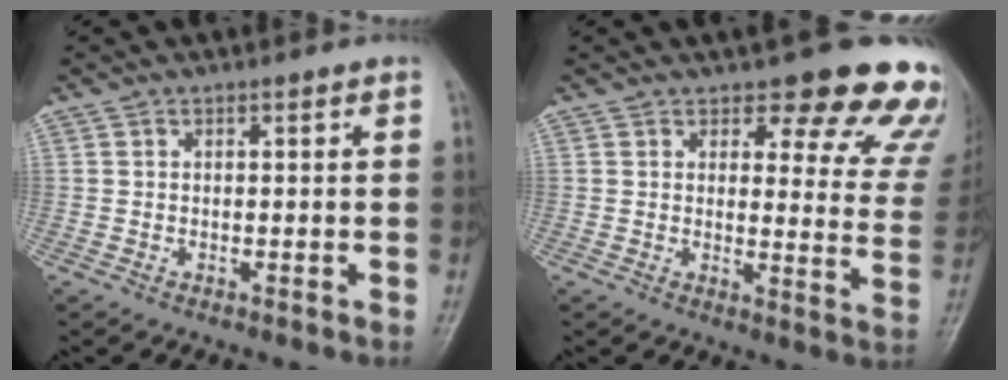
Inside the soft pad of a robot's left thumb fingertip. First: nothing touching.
{"total": 16.4, "force": [14.0, 5.4, 6.6], "torque": [-0.017, -0.100, 0.137]}